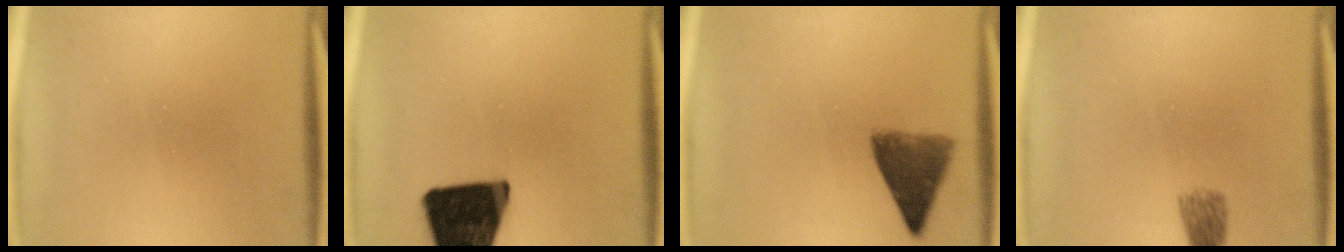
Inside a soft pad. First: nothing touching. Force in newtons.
{"total": 19.8}
{"total": 6.7}
{"total": 2.6}